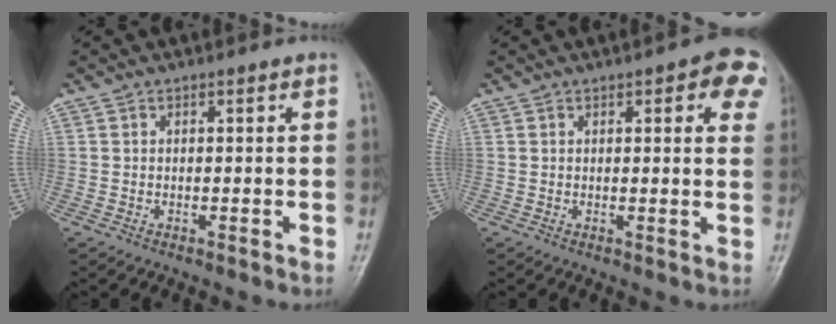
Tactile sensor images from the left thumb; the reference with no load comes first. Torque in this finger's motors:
{"motor_torque": [0.09, 0.09, 0.15, 0.21, 0.10]}